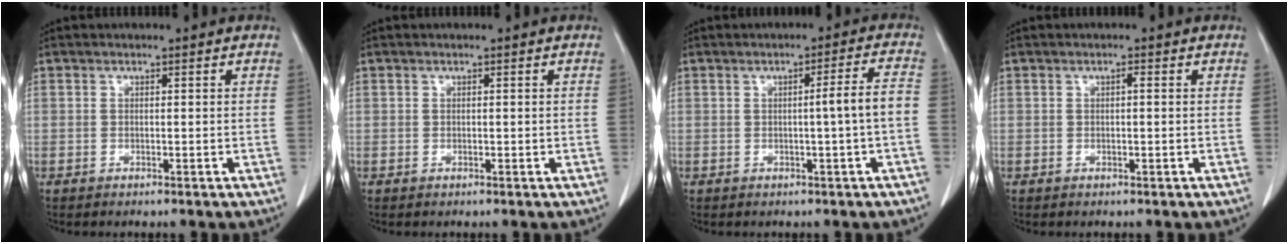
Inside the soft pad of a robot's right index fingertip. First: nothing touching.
{"total": 0.0}
{"total": 4.5, "force": [-0.6, -0.7, 4.4], "torque": [-0.064, 0.005, -0.009]}
{"total": 0.7, "force": [0.1, 0.1, 0.7], "torque": [-0.012, 0.000, 0.002]}